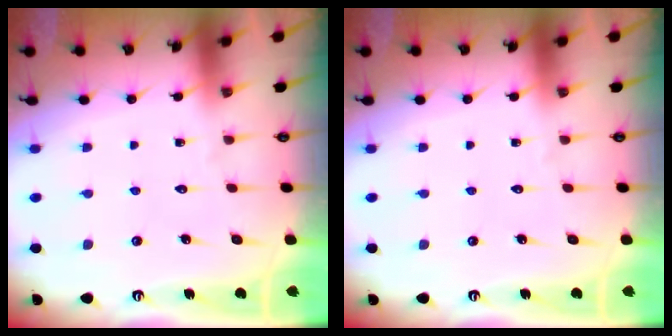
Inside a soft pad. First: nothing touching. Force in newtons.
{"total": 0.0}